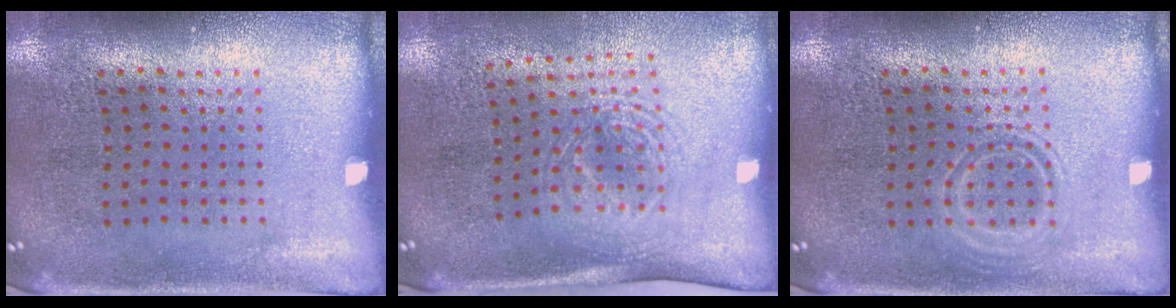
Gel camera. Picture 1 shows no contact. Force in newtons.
{"total": 1.7, "press": 1.3, "slide": 1.1}
{"total": 1.7, "press": 1.7, "slide": 0.2}